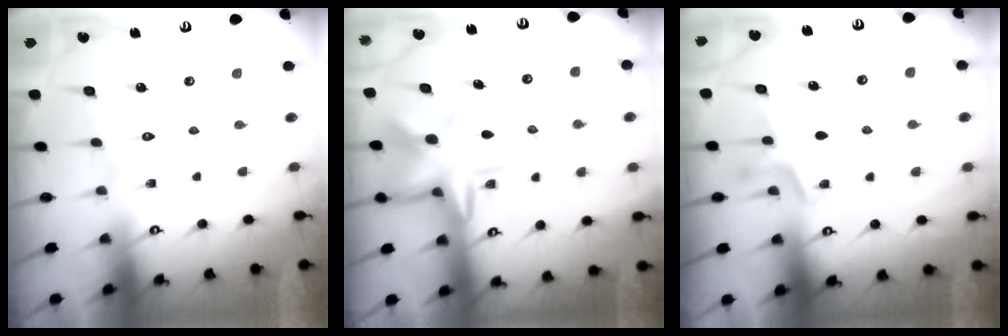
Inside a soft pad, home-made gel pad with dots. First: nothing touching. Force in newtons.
{"total": 12.3, "press": 12.2, "slide": 1.3}
{"total": 4.3, "press": 4.1, "slide": 1.2}